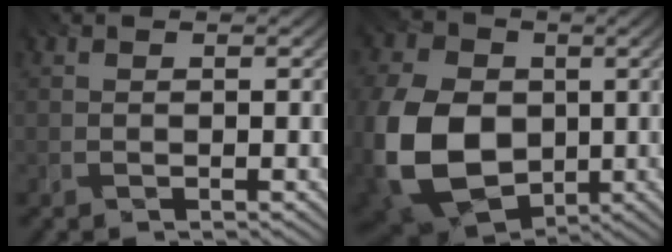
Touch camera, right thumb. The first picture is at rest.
{"total": 15.9, "force": [-2.5, 11.9, 10.3], "torque": [-0.274, -0.031, -0.049]}